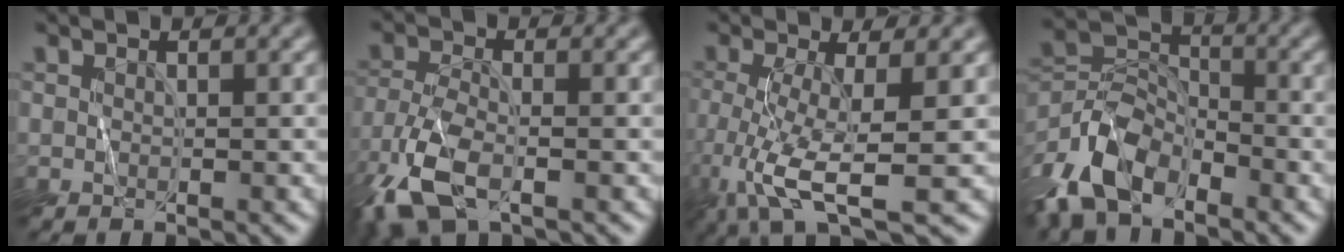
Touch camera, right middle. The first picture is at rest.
{"total": 6.7, "force": [-4.0, 2.4, 4.9], "torque": [-0.115, -0.010, -0.087]}
{"total": 6.1, "force": [-2.1, 1.0, 5.6], "torque": [-0.120, -0.012, -0.043]}
{"total": 7.4, "force": [-5.5, 3.3, 3.7], "torque": [-0.082, 0.004, -0.121]}